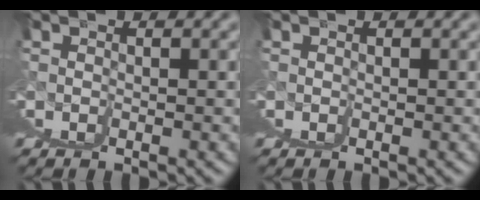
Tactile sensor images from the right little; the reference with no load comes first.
{"total": 0.0}